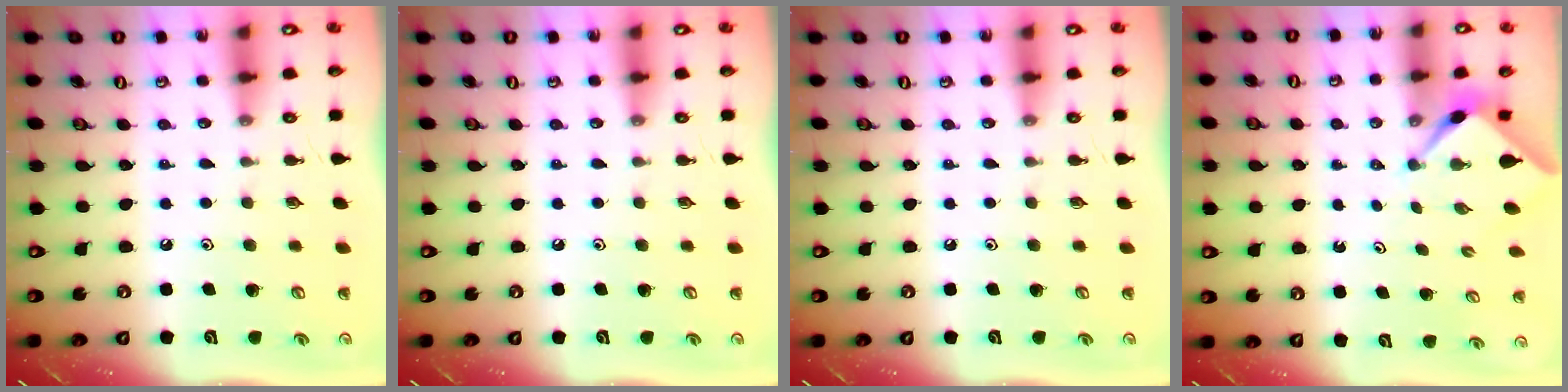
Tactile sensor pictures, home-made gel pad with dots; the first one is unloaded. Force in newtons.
{"total": 0.0}
{"total": 0.0}
{"total": 2.2, "press": 2.2, "slide": 0.2}